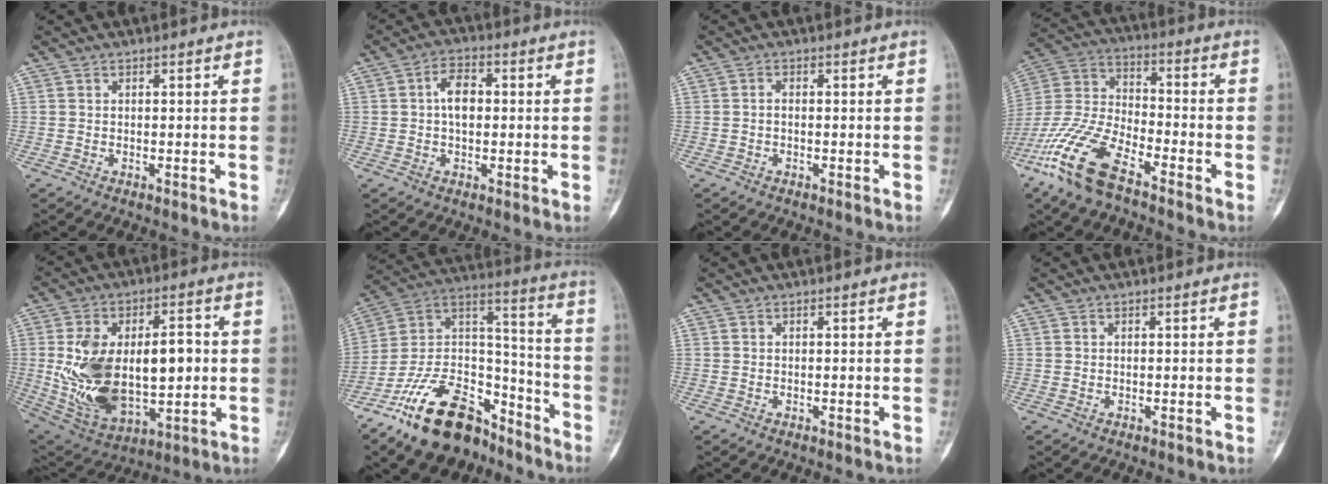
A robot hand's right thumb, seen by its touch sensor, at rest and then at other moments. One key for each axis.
{"total": 5.6, "fx": 0.3, "fy": 3.5, "fz": 4.4, "tx": -0.070, "ty": 0.012, "tz": -0.002}
{"total": 0.8, "fx": -0.3, "fy": 0.4, "fz": 0.7, "tx": -0.011, "ty": 0.002, "tz": -0.008}
{"total": 16.0, "fx": -10.0, "fy": 6.2, "fz": 10.9, "tx": -0.238, "ty": 0.037, "tz": -0.203}
{"total": 23.7, "fx": 0.2, "fy": 13.3, "fz": 19.6, "tx": -0.331, "ty": 0.007, "tz": 0.030}
{"total": 24.3, "fx": -16.7, "fy": 12.4, "fz": 12.7, "tx": -0.227, "ty": 0.100, "tz": -0.294}
{"total": 0.0}
{"total": 0.0}